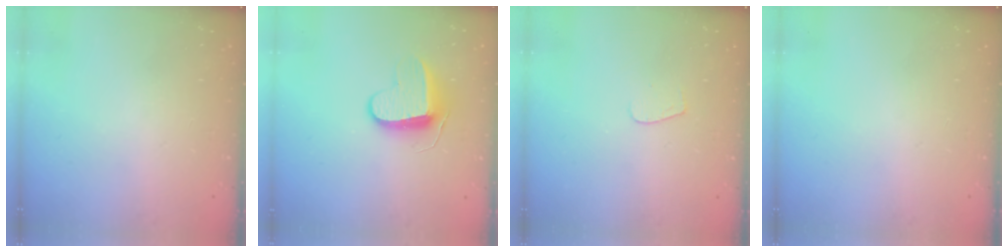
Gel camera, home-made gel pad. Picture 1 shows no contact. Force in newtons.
{"total": 9.0, "press": 9.0, "slide": 0.4}
{"total": 3.5, "press": 3.5, "slide": 0.3}
{"total": 0.0}